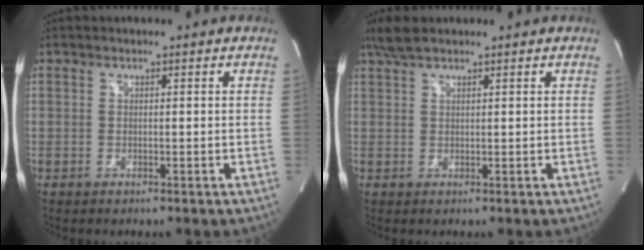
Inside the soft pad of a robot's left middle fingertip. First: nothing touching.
{"total": 3.2, "force": [2.6, 0.6, 1.7], "torque": [-0.045, 0.015, 0.057]}